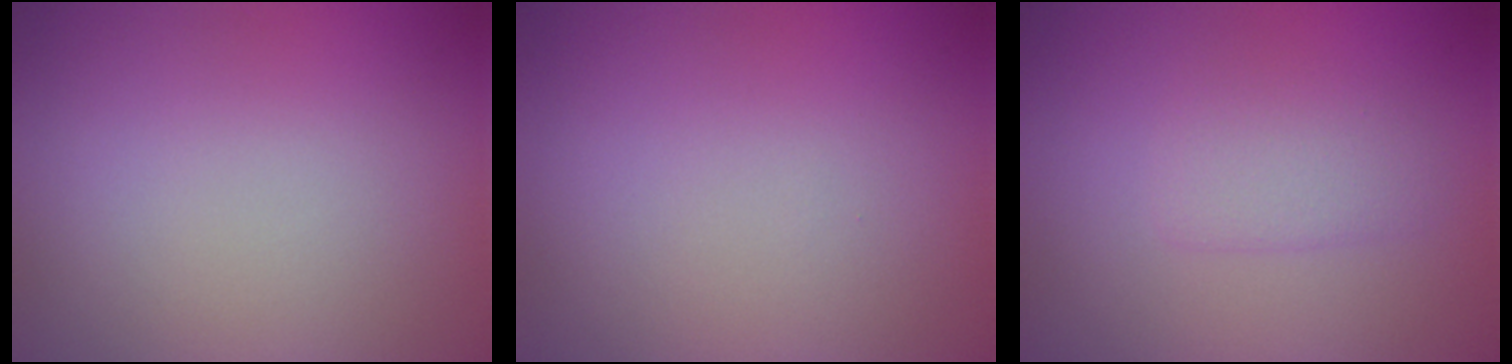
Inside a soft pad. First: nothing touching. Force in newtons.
{"total": 0.0}
{"total": 1.8, "press": 1.8, "slide": 0.1}